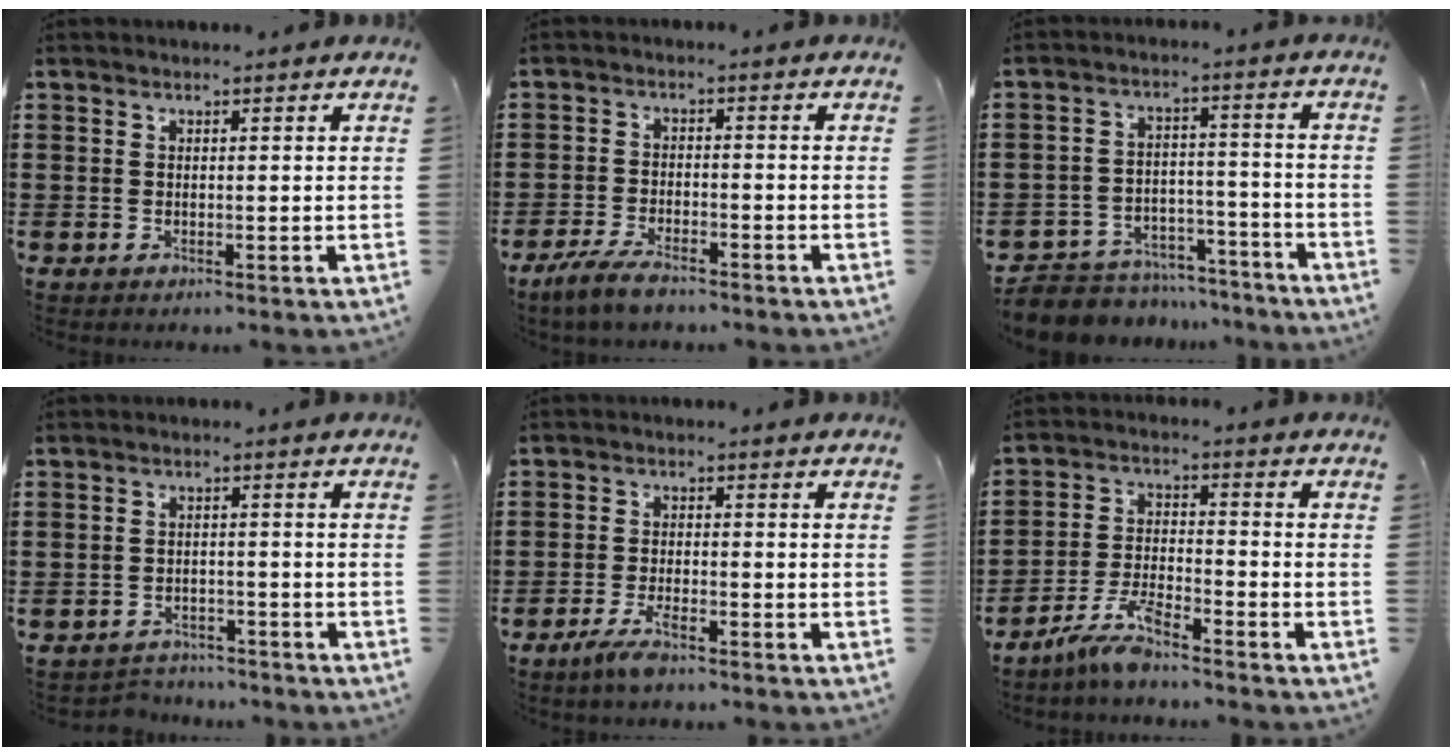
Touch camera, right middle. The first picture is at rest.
{"total": 4.3, "force": [-3.6, 1.2, 2.1], "torque": [-0.056, -0.003, -0.076]}
{"total": 6.7, "force": [-6.4, 1.8, 0.4], "torque": [-0.009, 0.021, -0.129]}
{"total": 2.7, "force": [-2.6, 0.5, -0.4], "torque": [-0.002, -0.001, -0.061]}
{"total": 3.5, "force": [-2.6, 0.6, 2.2], "torque": [-0.049, -0.002, -0.052]}
{"total": 6.2, "force": [-5.3, 0.9, 3.0], "torque": [-0.068, -0.003, -0.104]}